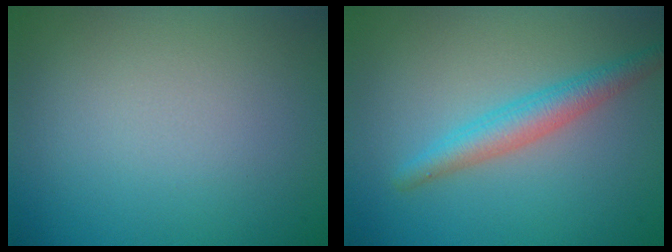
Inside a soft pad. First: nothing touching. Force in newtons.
{"total": 2.9, "press": 2.9, "slide": 0.1}